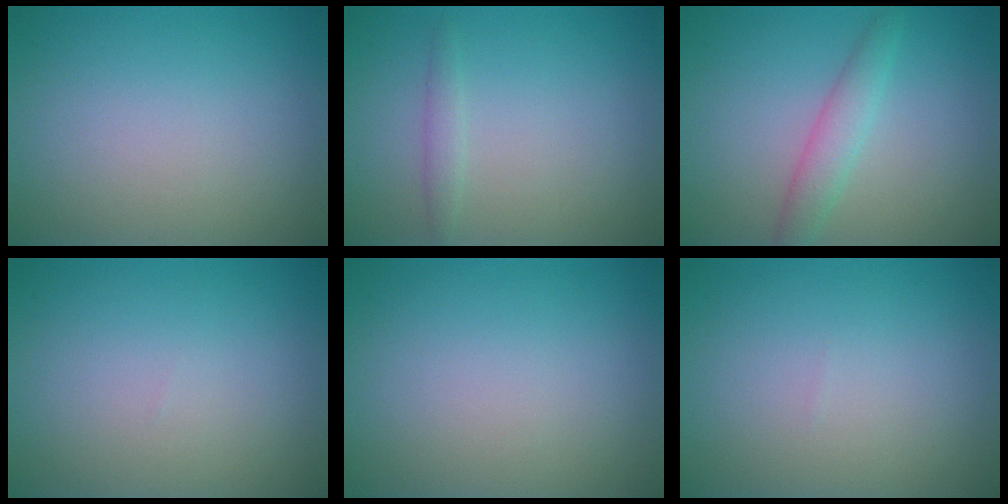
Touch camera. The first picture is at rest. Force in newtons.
{"total": 1.1, "press": 1.1, "slide": 0.0}
{"total": 2.4, "press": 2.4, "slide": 0.1}
{"total": 0.0}
{"total": 0.0}
{"total": 0.0}